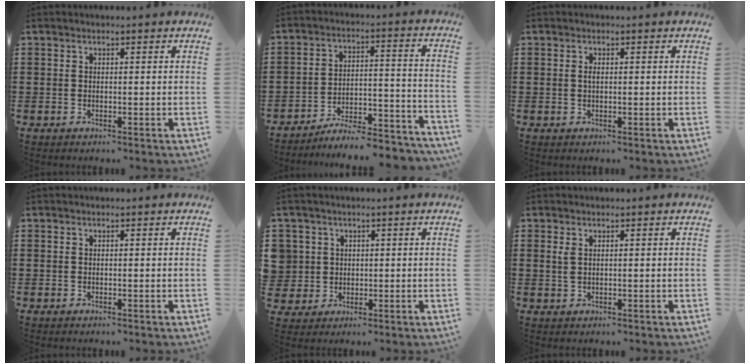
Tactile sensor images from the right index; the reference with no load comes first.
{"total": 6.6, "force": [-6.2, 0.4, 2.1], "torque": [-0.028, 0.002, -0.121]}
{"total": 0.8, "force": [0.1, 0.2, 0.7], "torque": [-0.015, 0.000, 0.001]}
{"total": 0.0}
{"total": 3.5, "force": [0.8, 3.4, -0.1], "torque": [-0.018, 0.014, 0.015]}
{"total": 1.2, "force": [0.5, 0.5, 1.0], "torque": [-0.022, 0.002, 0.009]}